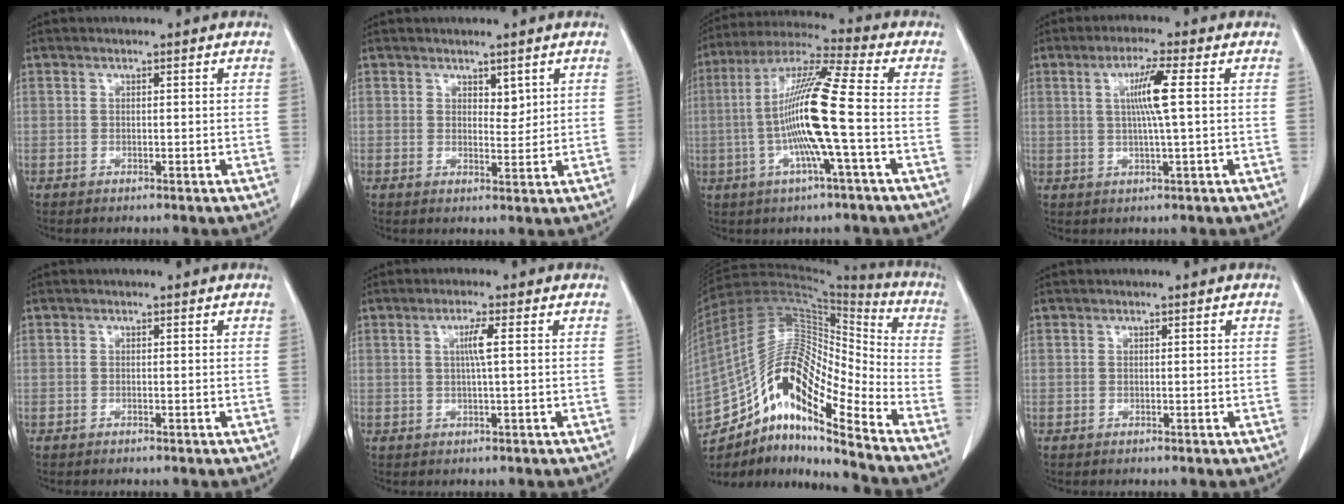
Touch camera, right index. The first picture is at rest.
{"total": 2.1, "force": [1.3, 1.1, 1.2], "torque": [-0.017, -0.007, 0.024]}
{"total": 14.0, "force": [-1.9, -0.7, 13.9], "torque": [-0.267, 0.005, -0.045]}
{"total": 5.8, "force": [1.0, -0.7, 5.6], "torque": [-0.107, -0.001, 0.019]}
{"total": 0.0}
{"total": 2.8, "force": [0.5, -0.3, 2.7], "torque": [-0.055, -0.001, 0.006]}
{"total": 19.6, "force": [-12.7, 4.4, 14.2], "torque": [-0.282, 0.034, -0.224]}
{"total": 0.0}